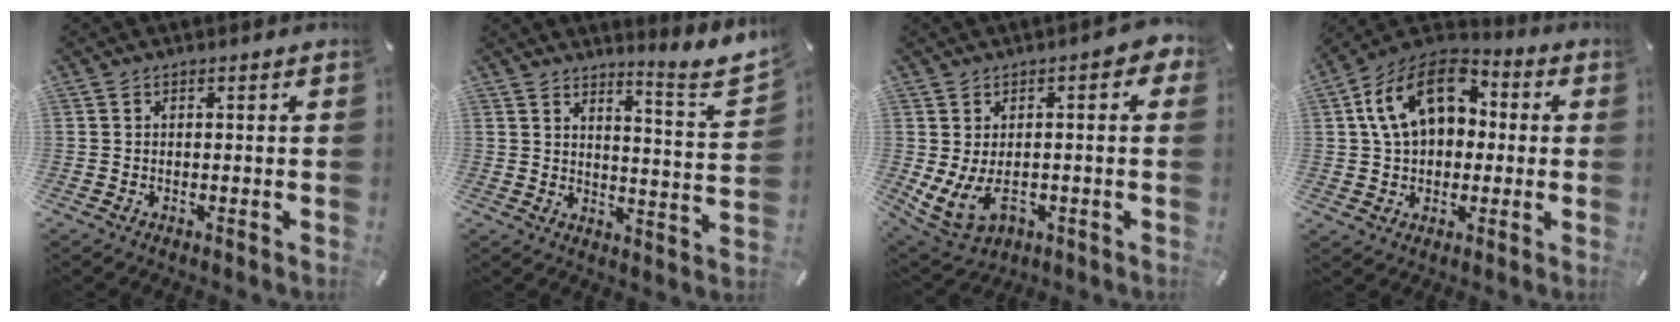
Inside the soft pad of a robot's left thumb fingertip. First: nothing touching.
{"total": 6.2, "force": [5.5, 0.5, 3.0], "torque": [-0.039, -0.062, 0.085]}
{"total": 11.4, "force": [-0.1, 7.9, 8.3], "torque": [-0.130, -0.010, 0.003]}
{"total": 16.2, "force": [4.6, 11.6, 10.4], "torque": [-0.205, -0.004, 0.080]}